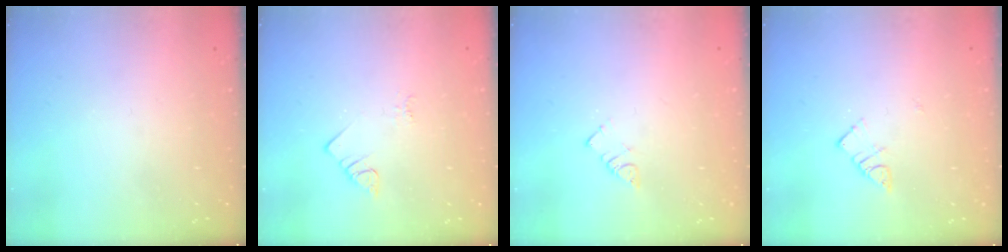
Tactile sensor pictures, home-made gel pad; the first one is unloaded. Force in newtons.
{"total": 2.3, "press": 2.3, "slide": 0.4}
{"total": 2.5, "press": 2.5, "slide": 0.1}
{"total": 4.1, "press": 4.0, "slide": 0.5}